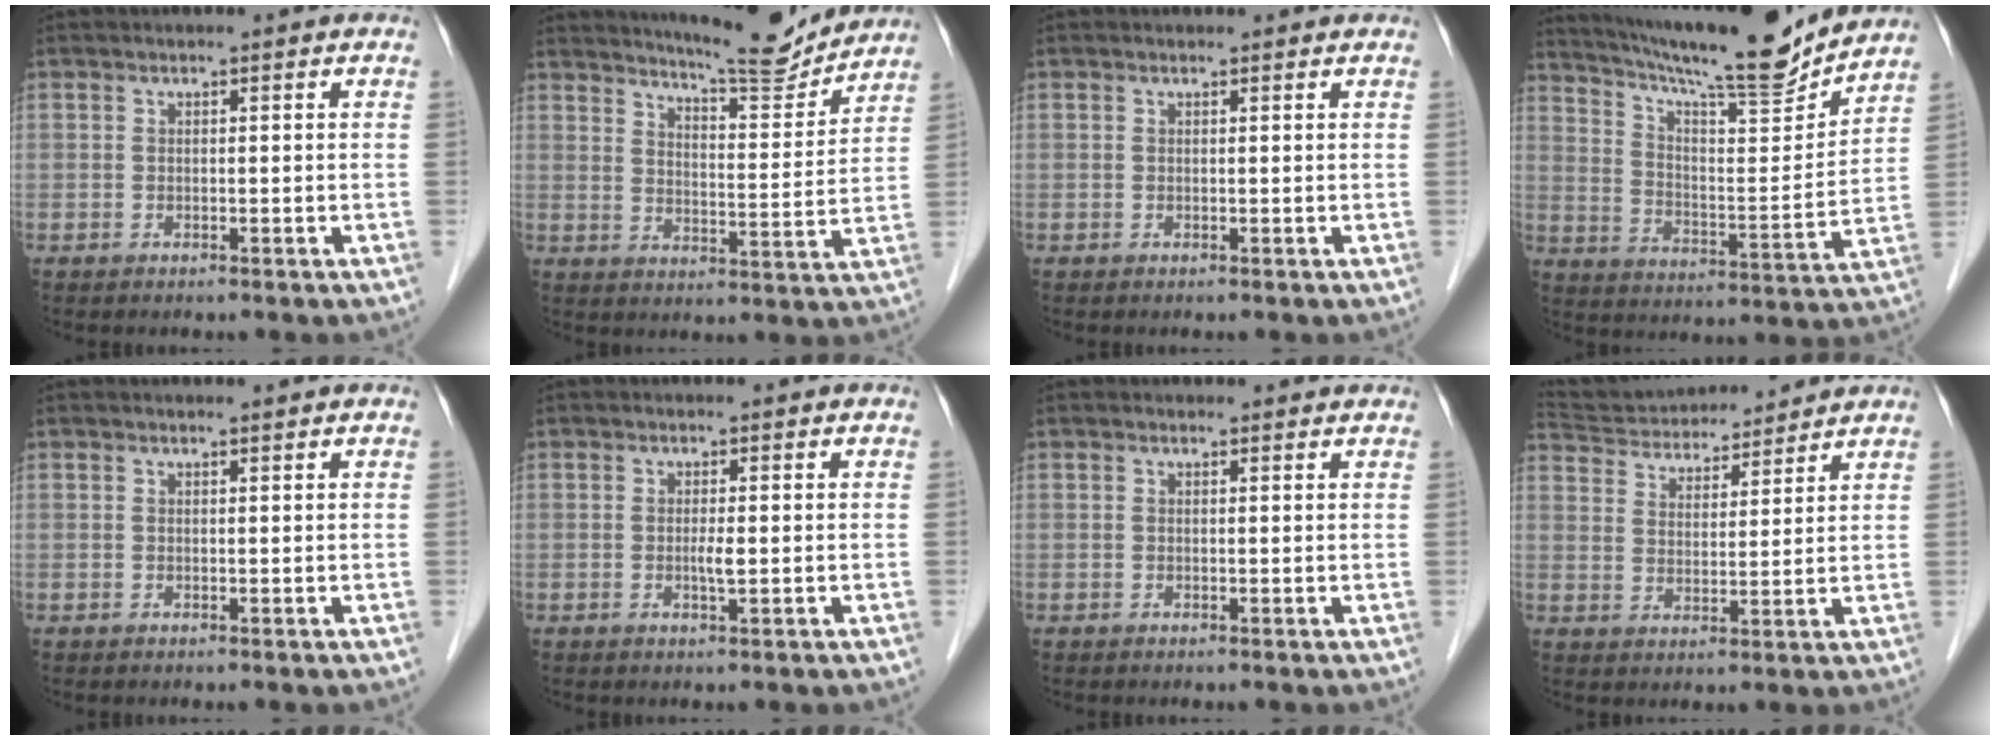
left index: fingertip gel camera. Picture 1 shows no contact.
{"total": 11.6, "force": [11.2, 0.9, 3.1], "torque": [-0.048, -0.019, 0.156]}
{"total": 1.0, "force": [1.0, 0.2, 0.1], "torque": [-0.011, 0.004, 0.010]}
{"total": 19.5, "force": [17.6, 1.0, 8.3], "torque": [-0.148, -0.019, 0.269]}
{"total": 0.6, "force": [0.6, 0.0, 0.2], "torque": [-0.007, -0.001, 0.010]}
{"total": 1.5, "force": [-0.3, 0.1, 1.5], "torque": [-0.030, -0.005, -0.005]}
{"total": 1.5, "force": [1.4, 0.5, 0.0], "torque": [-0.007, 0.000, 0.010]}
{"total": 14.0, "force": [13.2, 3.0, 3.5], "torque": [-0.067, 0.030, 0.217]}